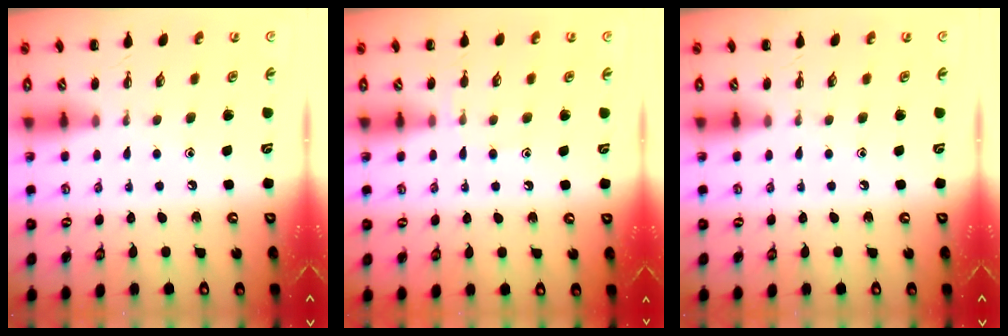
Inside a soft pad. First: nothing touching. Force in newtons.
{"total": 5.9, "press": 5.7, "slide": 1.8}
{"total": 0.0}